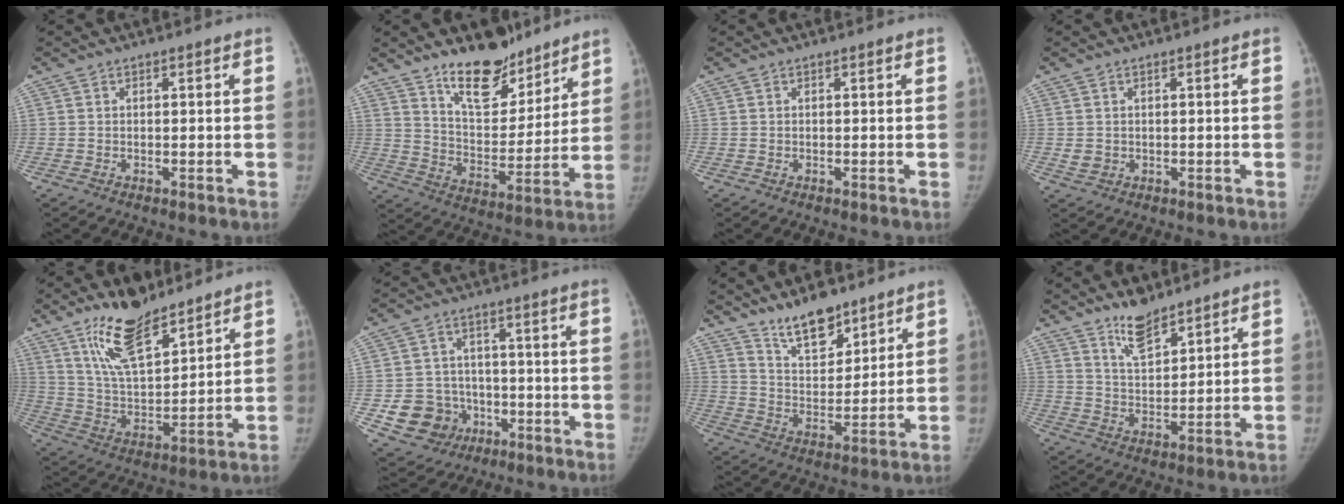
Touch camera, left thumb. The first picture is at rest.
{"total": 15.2, "force": [11.6, 6.7, 7.2], "torque": [-0.067, -0.089, 0.197]}
{"total": 0.0}
{"total": 1.8, "force": [0.3, 1.6, 0.8], "torque": [-0.011, -0.004, 0.013]}
{"total": 14.9, "force": [10.5, 5.5, 9.1], "torque": [-0.134, -0.065, 0.200]}
{"total": 10.4, "force": [-3.3, 9.4, 2.9], "torque": [-0.034, 0.023, -0.042]}
{"total": 10.7, "force": [8.4, 4.2, 5.0], "torque": [-0.056, -0.067, 0.157]}
{"total": 7.5, "force": [6.0, 2.7, 3.6], "torque": [-0.042, -0.051, 0.111]}